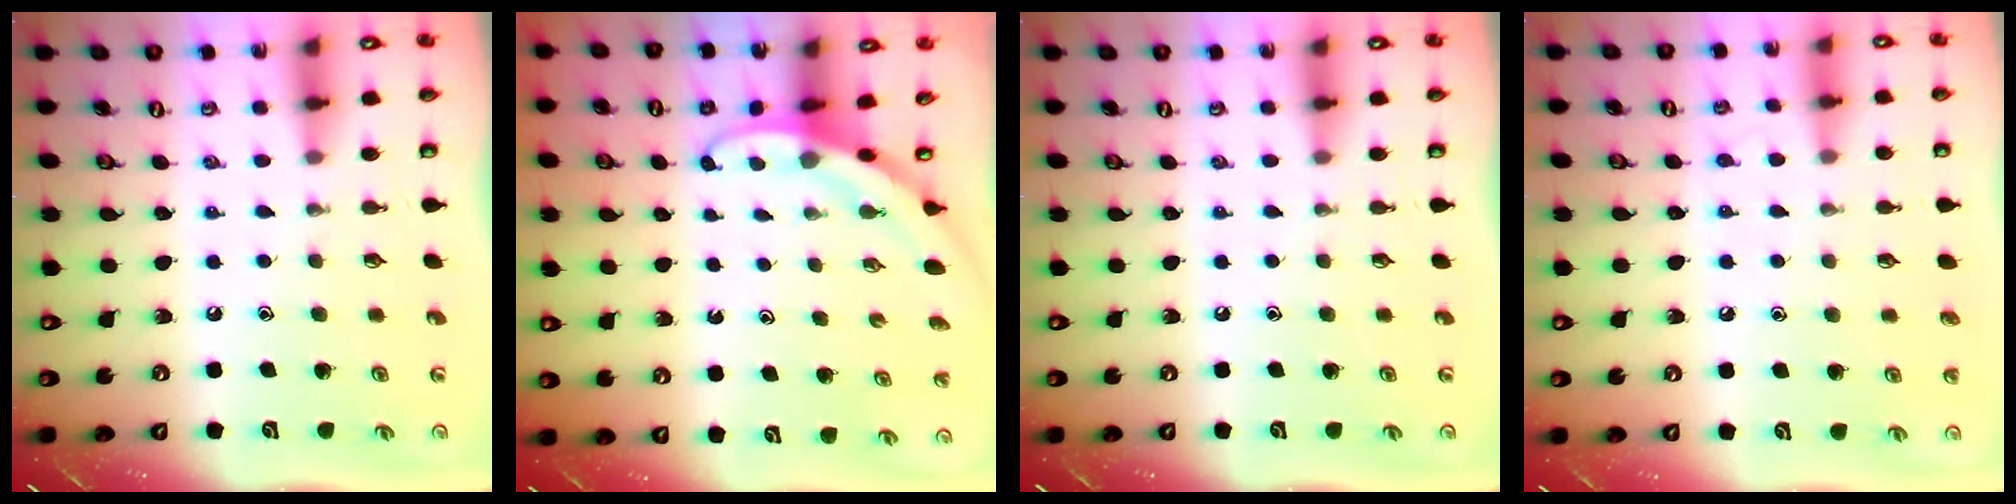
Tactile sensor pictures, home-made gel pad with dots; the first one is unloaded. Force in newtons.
{"total": 3.1, "press": 3.1, "slide": 0.1}
{"total": 0.0}
{"total": 4.3, "press": 4.3, "slide": 0.4}